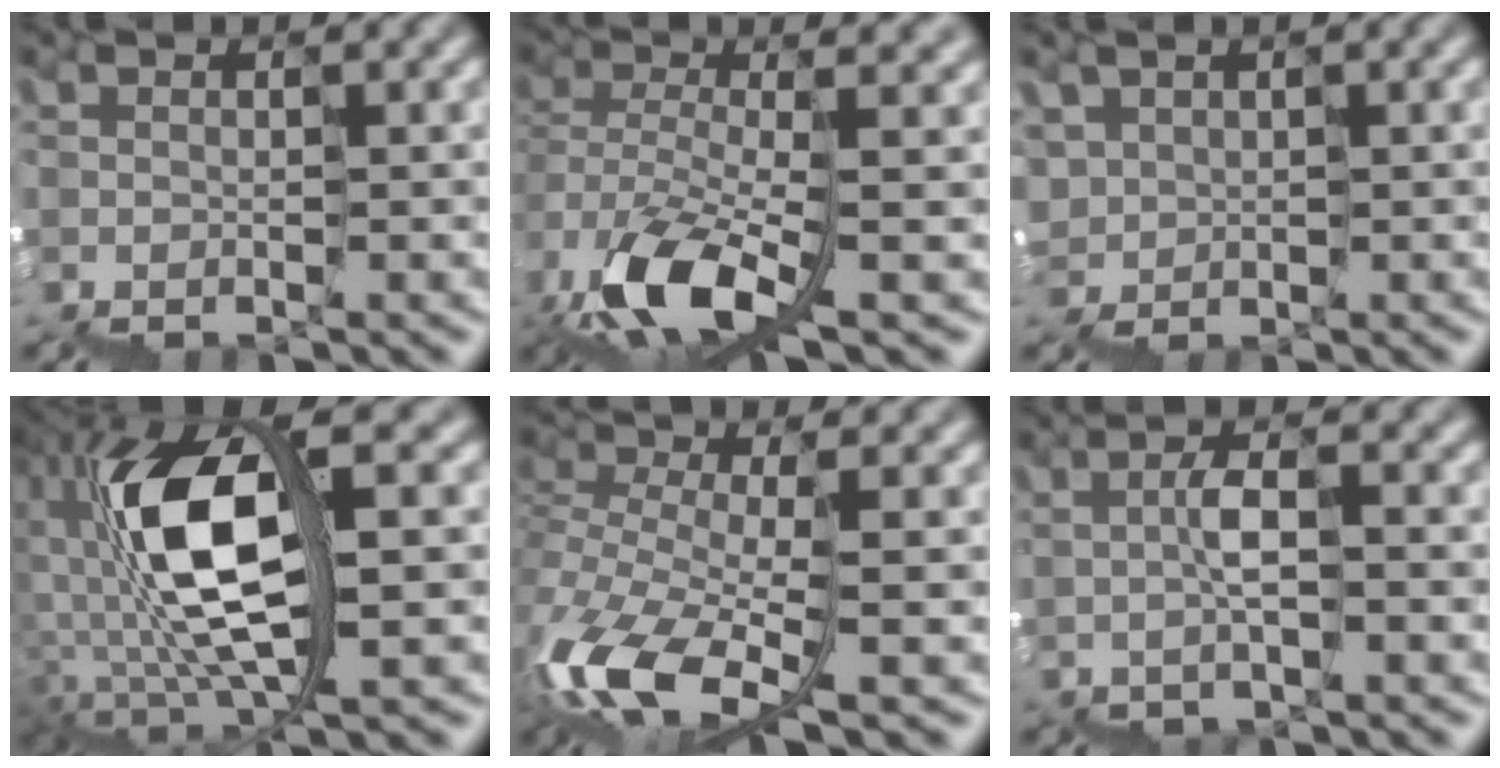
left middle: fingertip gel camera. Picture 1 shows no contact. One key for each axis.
{"total": 7.8, "fx": -1.5, "fy": 2.9, "fz": 7.1, "tx": -0.169, "ty": -0.010, "tz": -0.021}
{"total": 4.4, "fx": 2.2, "fy": 3.8, "fz": 0.6, "tx": -0.015, "ty": 0.033, "tz": 0.000}
{"total": 9.7, "fx": 0.6, "fy": 2.8, "fz": 9.2, "tx": -0.193, "ty": 0.019, "tz": 0.011}
{"total": 7.7, "fx": -3.1, "fy": 2.8, "fz": 6.4, "tx": -0.165, "ty": -0.014, "tz": -0.059}
{"total": 1.9, "fx": 1.2, "fy": -1.2, "fz": 0.8, "tx": -0.024, "ty": 0.010, "tz": 0.027}